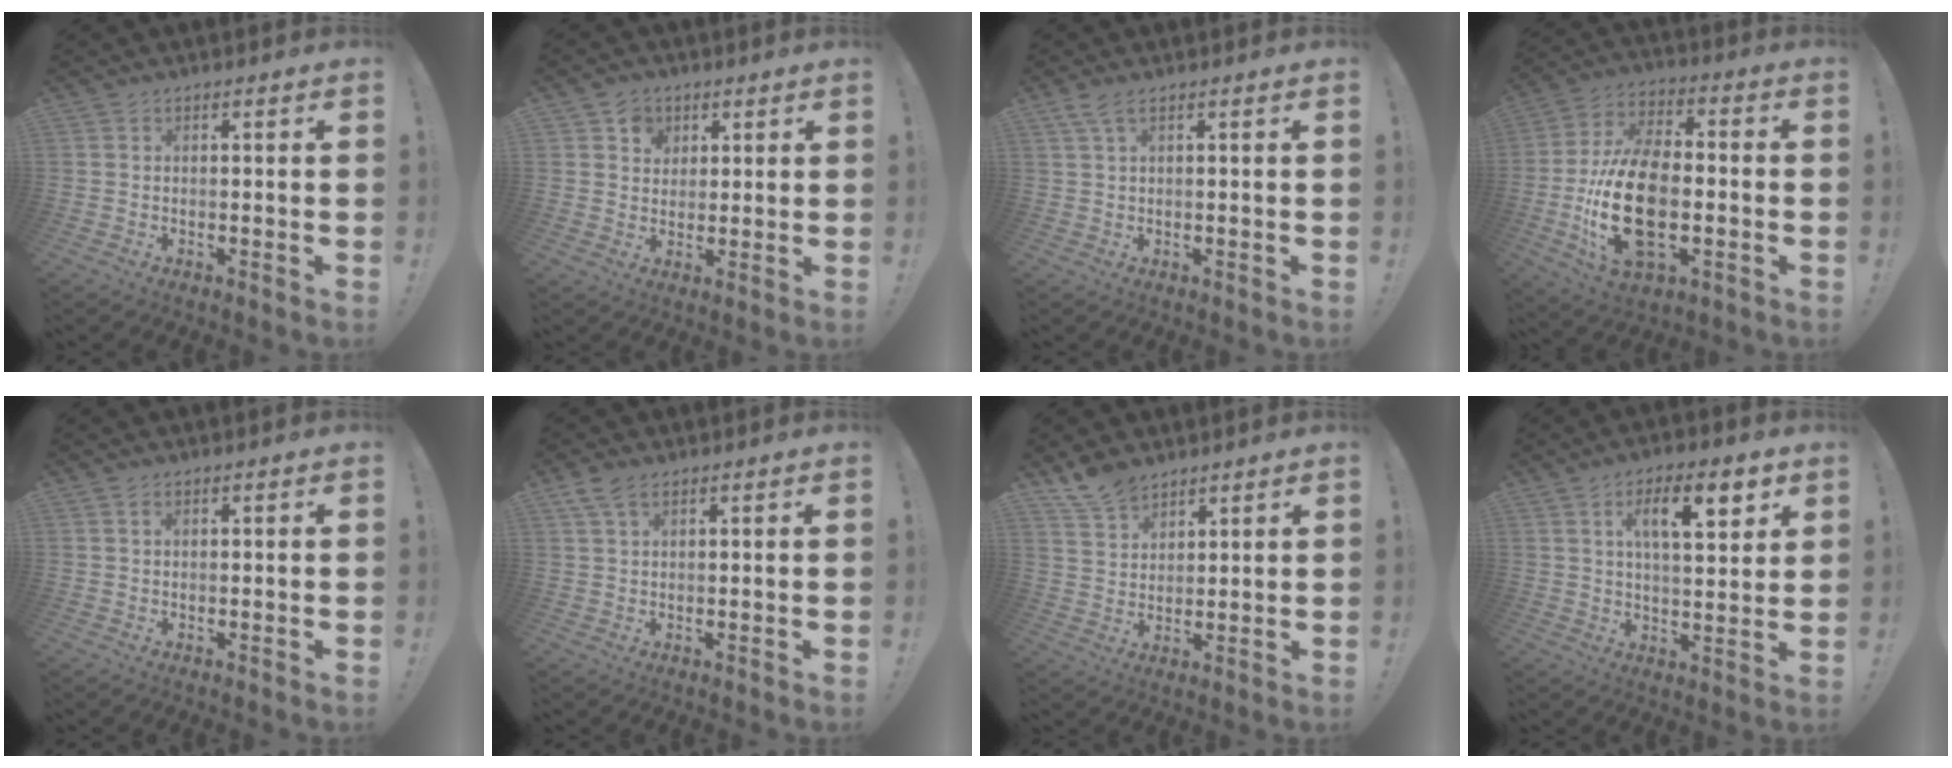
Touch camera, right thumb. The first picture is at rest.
{"total": 6.2, "force": [2.9, 5.3, 1.1], "torque": [-0.009, -0.016, 0.055]}
{"total": 3.1, "force": [1.7, 0.7, 2.5], "torque": [-0.055, 0.000, 0.032]}
{"total": 22.5, "force": [-4.5, 13.7, 17.3], "torque": [-0.334, 0.018, -0.070]}
{"total": 1.1, "force": [0.5, 0.7, 0.7], "torque": [-0.012, 0.002, 0.009]}
{"total": 4.7, "force": [2.9, 2.2, 3.0], "torque": [-0.057, -0.005, 0.056]}
{"total": 8.4, "force": [6.7, 4.3, 2.6], "torque": [-0.045, -0.041, 0.132]}
{"total": 12.0, "force": [5.1, 4.3, 10.0], "torque": [-0.151, -0.003, 0.080]}